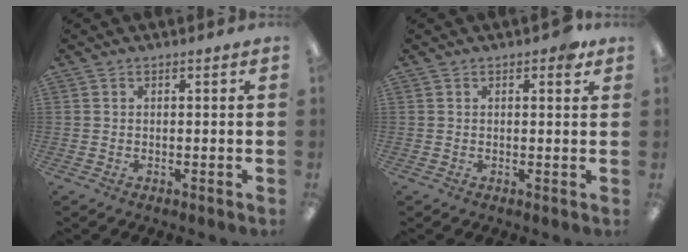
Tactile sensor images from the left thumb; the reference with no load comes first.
{"total": 2.1, "force": [1.2, 0.9, 1.5], "torque": [-0.010, -0.006, 0.014]}